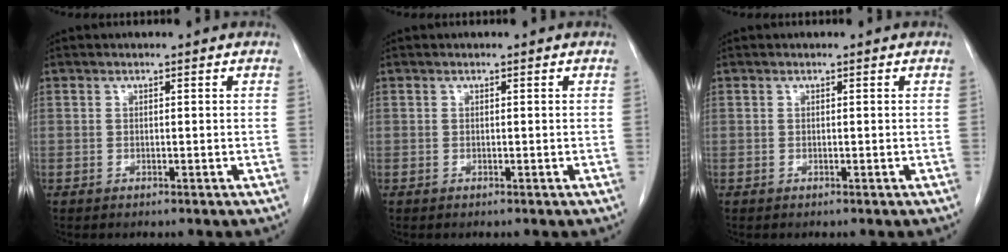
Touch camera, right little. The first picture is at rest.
{"total": 0.0}
{"total": 0.0}